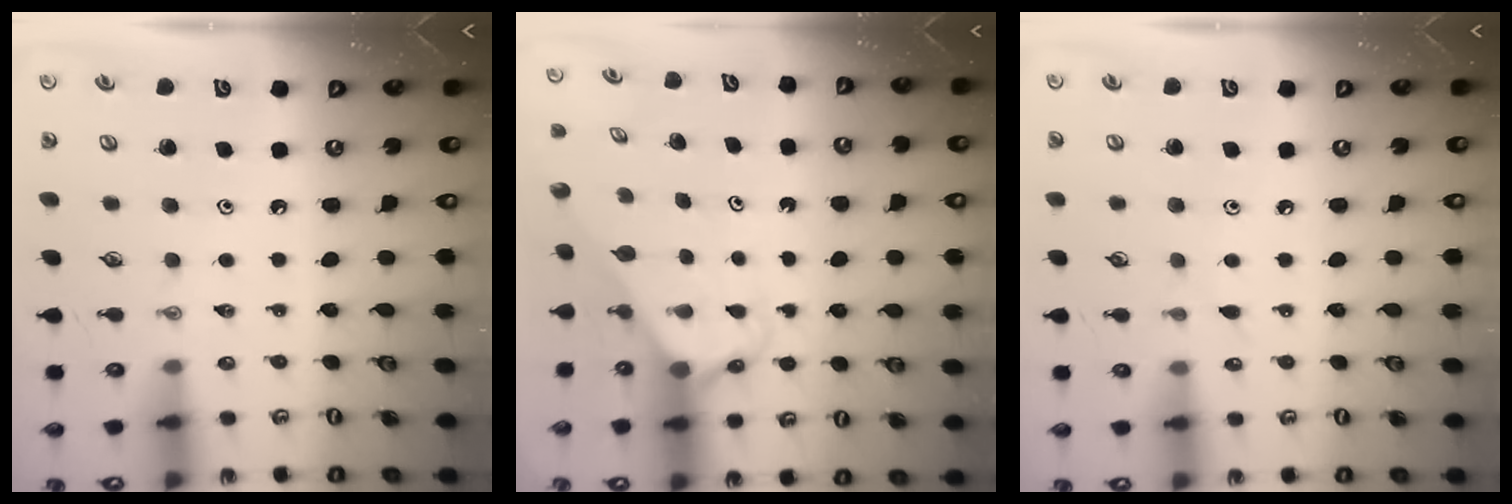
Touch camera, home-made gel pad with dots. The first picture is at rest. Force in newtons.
{"total": 2.8, "press": 2.8, "slide": 0.2}
{"total": 2.5, "press": 2.4, "slide": 0.3}